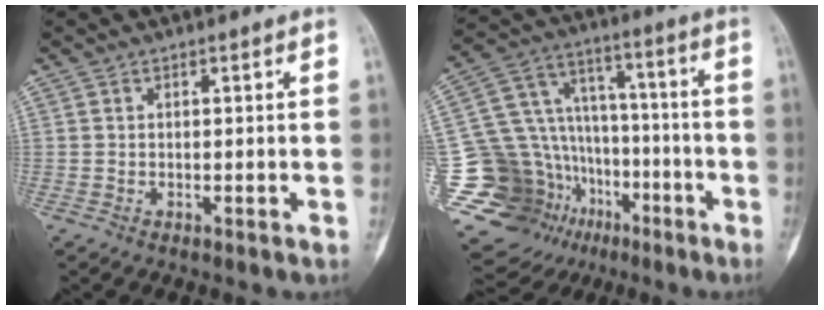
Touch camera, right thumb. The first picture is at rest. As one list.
[{"total": 25.6, "force": [-10.4, 19.7, 12.7], "torque": [-0.210, 0.122, -0.156]}]